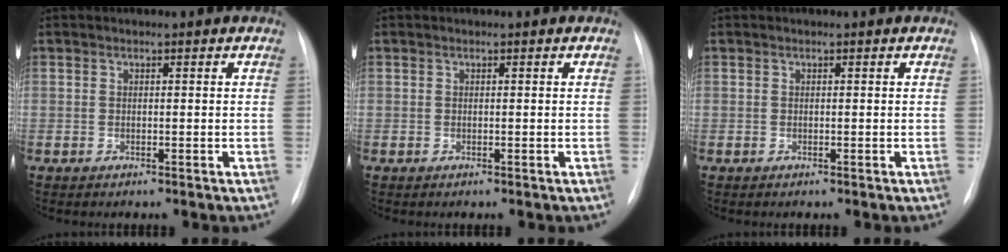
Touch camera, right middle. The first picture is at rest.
{"total": 0.0}
{"total": 0.0}